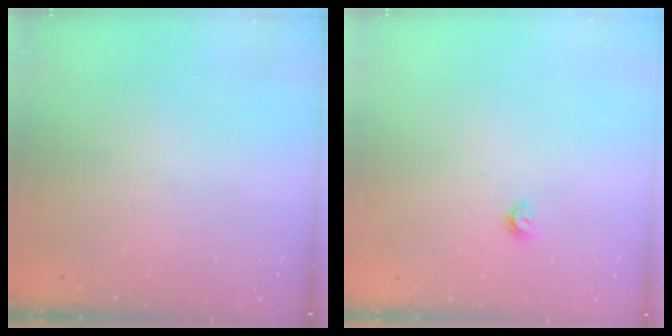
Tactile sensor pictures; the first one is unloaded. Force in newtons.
{"total": 4.0, "press": 4.0, "slide": 0.6}